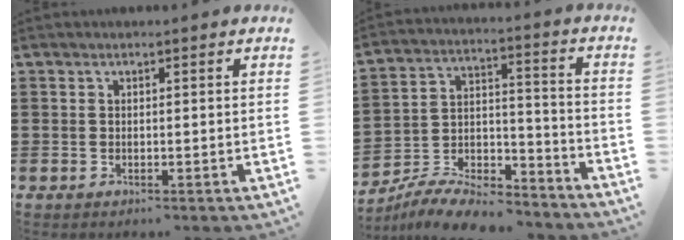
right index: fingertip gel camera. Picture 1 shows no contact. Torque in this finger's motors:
{"motor_torque": [0.71, 0.75, -0.14, -0.21]}